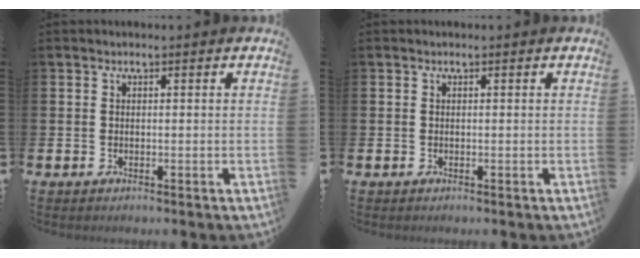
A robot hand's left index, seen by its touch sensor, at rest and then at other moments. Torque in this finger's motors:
{"motor_torque": [0.00, 0.00, 0.00, 0.00]}